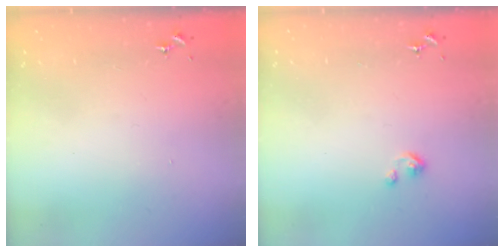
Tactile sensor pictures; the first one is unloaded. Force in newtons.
{"total": 3.1, "press": 3.1, "slide": 0.2}